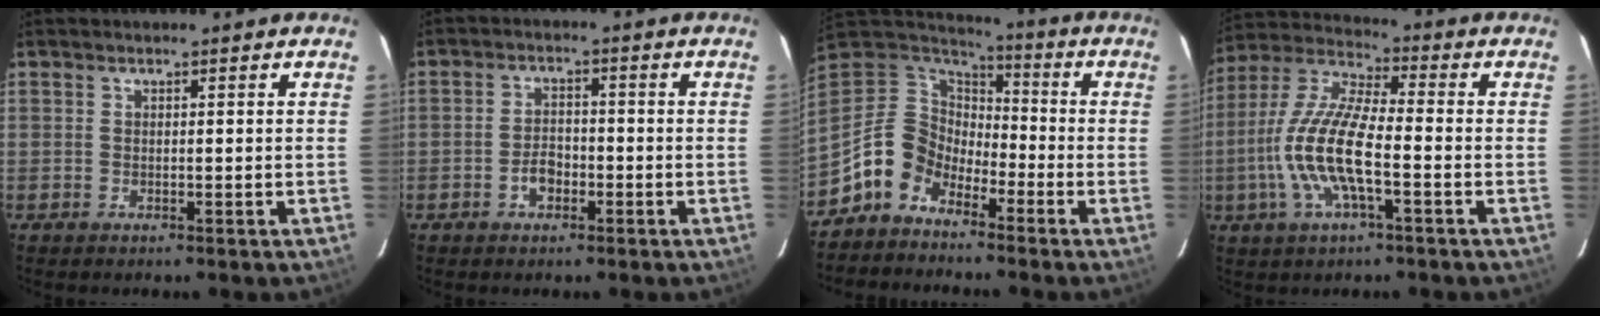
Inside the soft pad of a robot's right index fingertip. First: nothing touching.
{"total": 3.7, "force": [-2.0, 2.3, 2.1], "torque": [-0.043, 0.006, -0.034]}
{"total": 10.7, "force": [-7.2, 7.1, 3.5], "torque": [-0.080, 0.031, -0.146]}
{"total": 14.0, "force": [-3.9, 3.6, 13.0], "torque": [-0.272, -0.002, -0.081]}